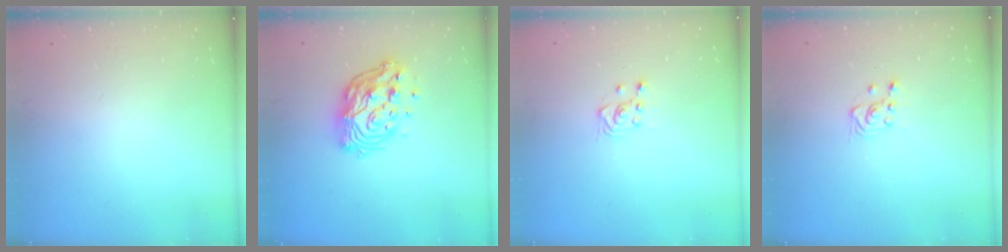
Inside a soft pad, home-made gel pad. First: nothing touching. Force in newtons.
{"total": 13.4, "press": 13.3, "slide": 1.6}
{"total": 3.0, "press": 2.8, "slide": 1.0}
{"total": 3.0, "press": 2.8, "slide": 1.0}